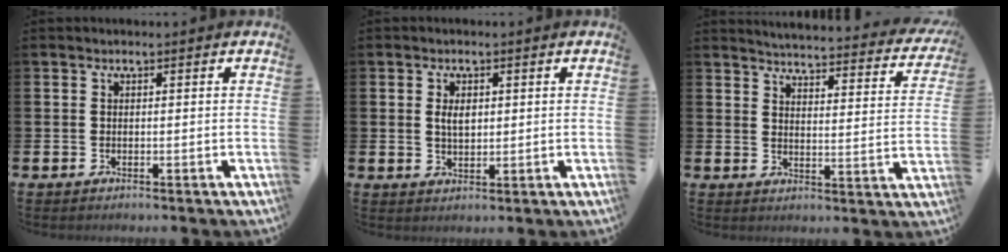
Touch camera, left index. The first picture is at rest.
{"total": 2.3, "force": [0.8, 1.4, 1.7], "torque": [-0.018, -0.001, 0.009]}
{"total": 4.3, "force": [4.2, 0.4, 0.7], "torque": [-0.028, -0.044, 0.066]}